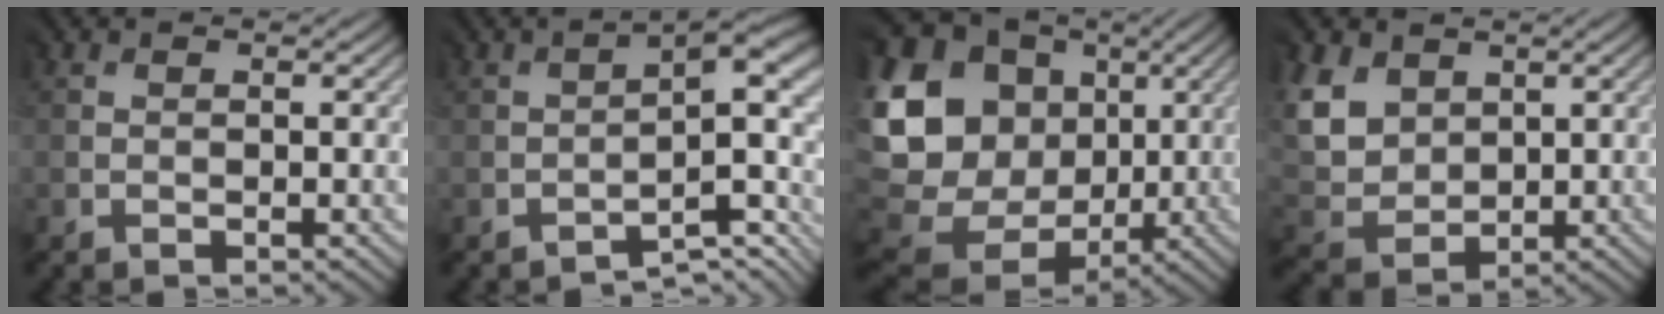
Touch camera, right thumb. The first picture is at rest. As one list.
[{"total": 7.5, "force": [-5.8, 1.1, 4.7], "torque": [-0.046, 0.011, -0.085]}, {"total": 19.5, "force": [3.3, 17.0, 8.8], "torque": [-0.261, -0.010, 0.087]}, {"total": 8.1, "force": [3.9, 6.2, 3.4], "torque": [-0.133, 0.007, 0.080]}]